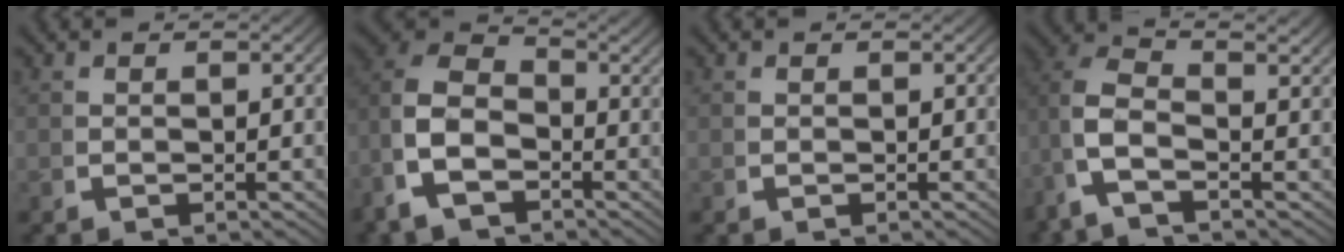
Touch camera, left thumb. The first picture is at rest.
{"total": 7.9, "force": [-0.2, 5.8, 5.4], "torque": [-0.119, -0.014, -0.007]}
{"total": 0.0}
{"total": 5.4, "force": [-0.3, 2.7, 4.6], "torque": [-0.131, -0.018, -0.007]}